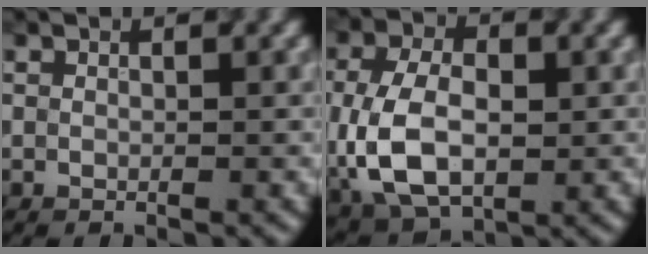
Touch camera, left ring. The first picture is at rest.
{"total": 8.3, "force": [-0.8, 5.4, 6.3], "torque": [-0.142, -0.005, -0.015]}